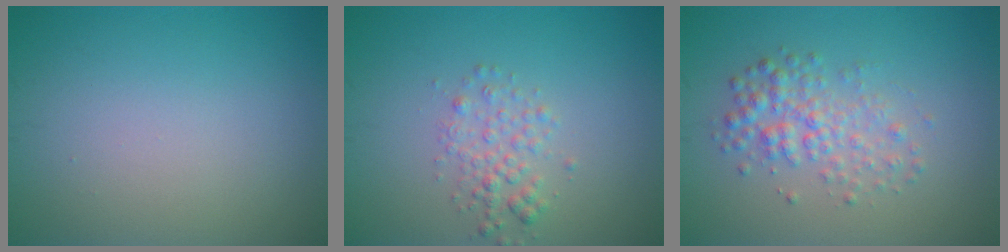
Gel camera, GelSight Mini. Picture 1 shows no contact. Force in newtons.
{"total": 2.1, "press": 2.1, "slide": 0.1}
{"total": 3.1, "press": 3.1, "slide": 0.0}